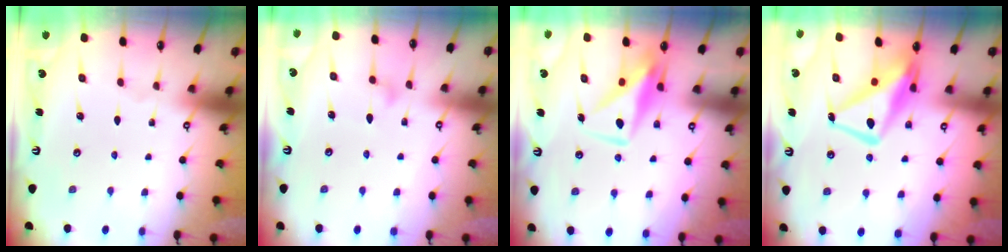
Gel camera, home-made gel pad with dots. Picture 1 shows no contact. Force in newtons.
{"total": 7.8, "press": 7.8, "slide": 0.6}
{"total": 10.7, "press": 10.6, "slide": 0.5}
{"total": 11.7, "press": 11.7, "slide": 1.0}